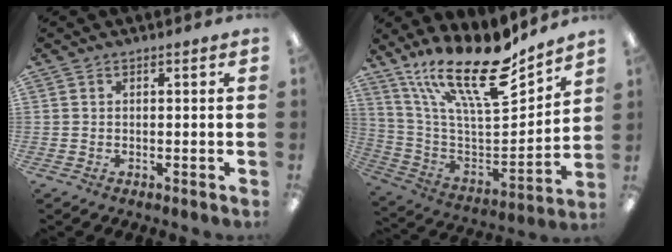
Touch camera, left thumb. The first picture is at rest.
{"total": 22.9, "force": [16.3, 6.9, 14.5], "torque": [-0.262, -0.115, 0.280]}